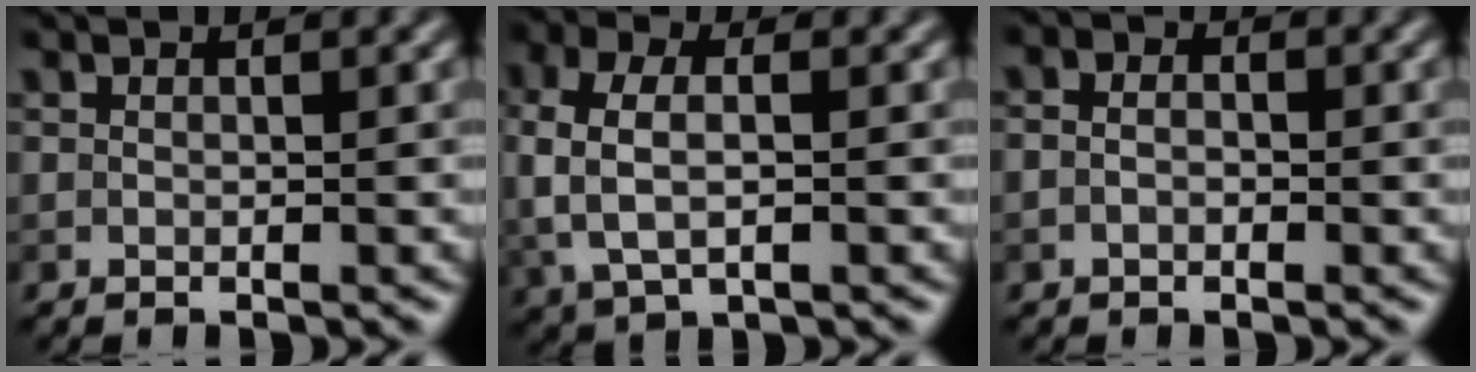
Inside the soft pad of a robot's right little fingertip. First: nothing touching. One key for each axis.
{"total": 4.9, "fx": 0.0, "fy": 2.8, "fz": 4.0, "tx": -0.095, "ty": 0.003, "tz": -0.002}
{"total": 1.6, "fx": 0.0, "fy": 1.1, "fz": 1.2, "tx": -0.018, "ty": 0.002, "tz": -0.020}